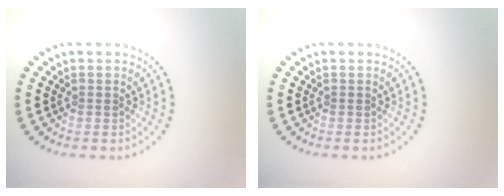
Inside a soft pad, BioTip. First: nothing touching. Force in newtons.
{"total": 0.0}